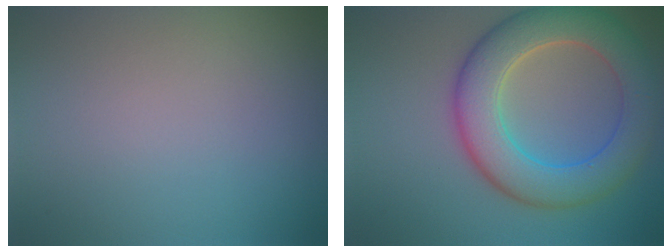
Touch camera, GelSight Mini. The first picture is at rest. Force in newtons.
{"total": 7.9, "press": 7.9, "slide": 0.4}